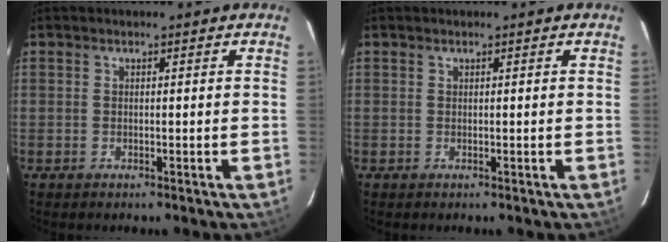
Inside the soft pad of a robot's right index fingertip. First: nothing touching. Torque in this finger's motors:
{"motor_torque": [-0.08, 0.20, -0.05, -0.01]}